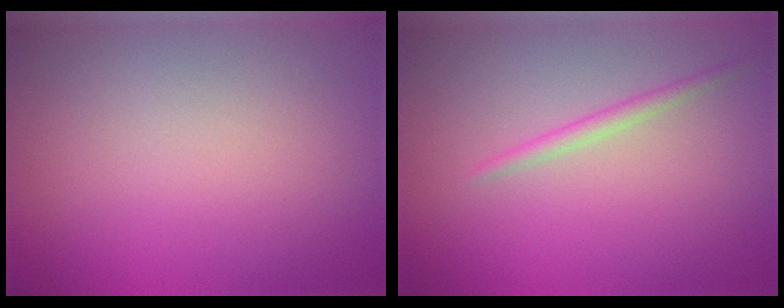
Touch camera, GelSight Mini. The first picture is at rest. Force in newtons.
{"total": 1.2, "press": 1.2, "slide": 0.0}